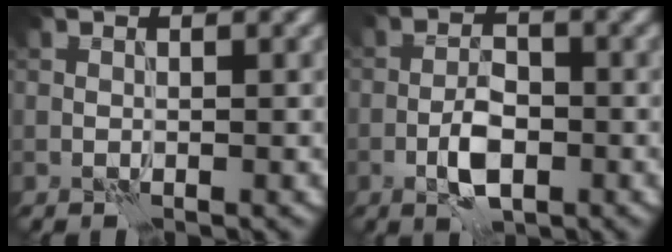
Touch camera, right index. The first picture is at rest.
{"total": 3.8, "force": [-1.6, 1.7, 3.0], "torque": [-0.051, 0.004, -0.033]}